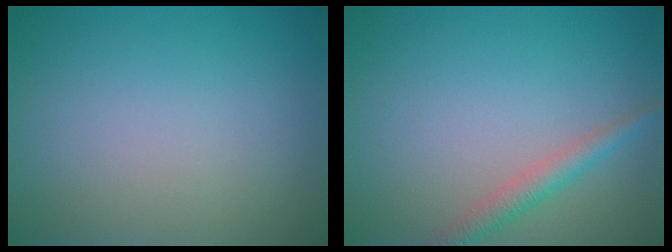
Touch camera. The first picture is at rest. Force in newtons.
{"total": 2.1, "press": 2.1, "slide": 0.0}